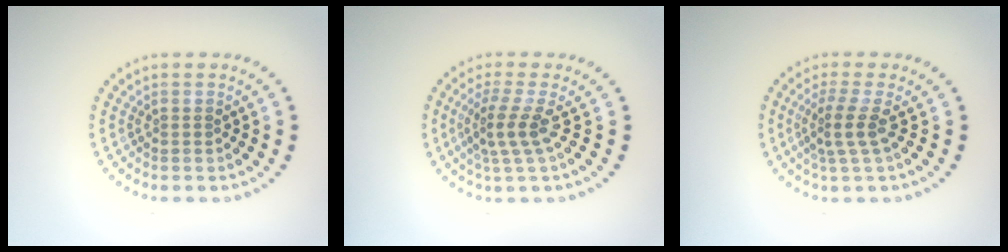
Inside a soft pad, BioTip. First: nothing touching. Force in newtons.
{"total": 2.7, "press": 1.9, "slide": 1.9}
{"total": 2.6, "press": 1.9, "slide": 1.9}